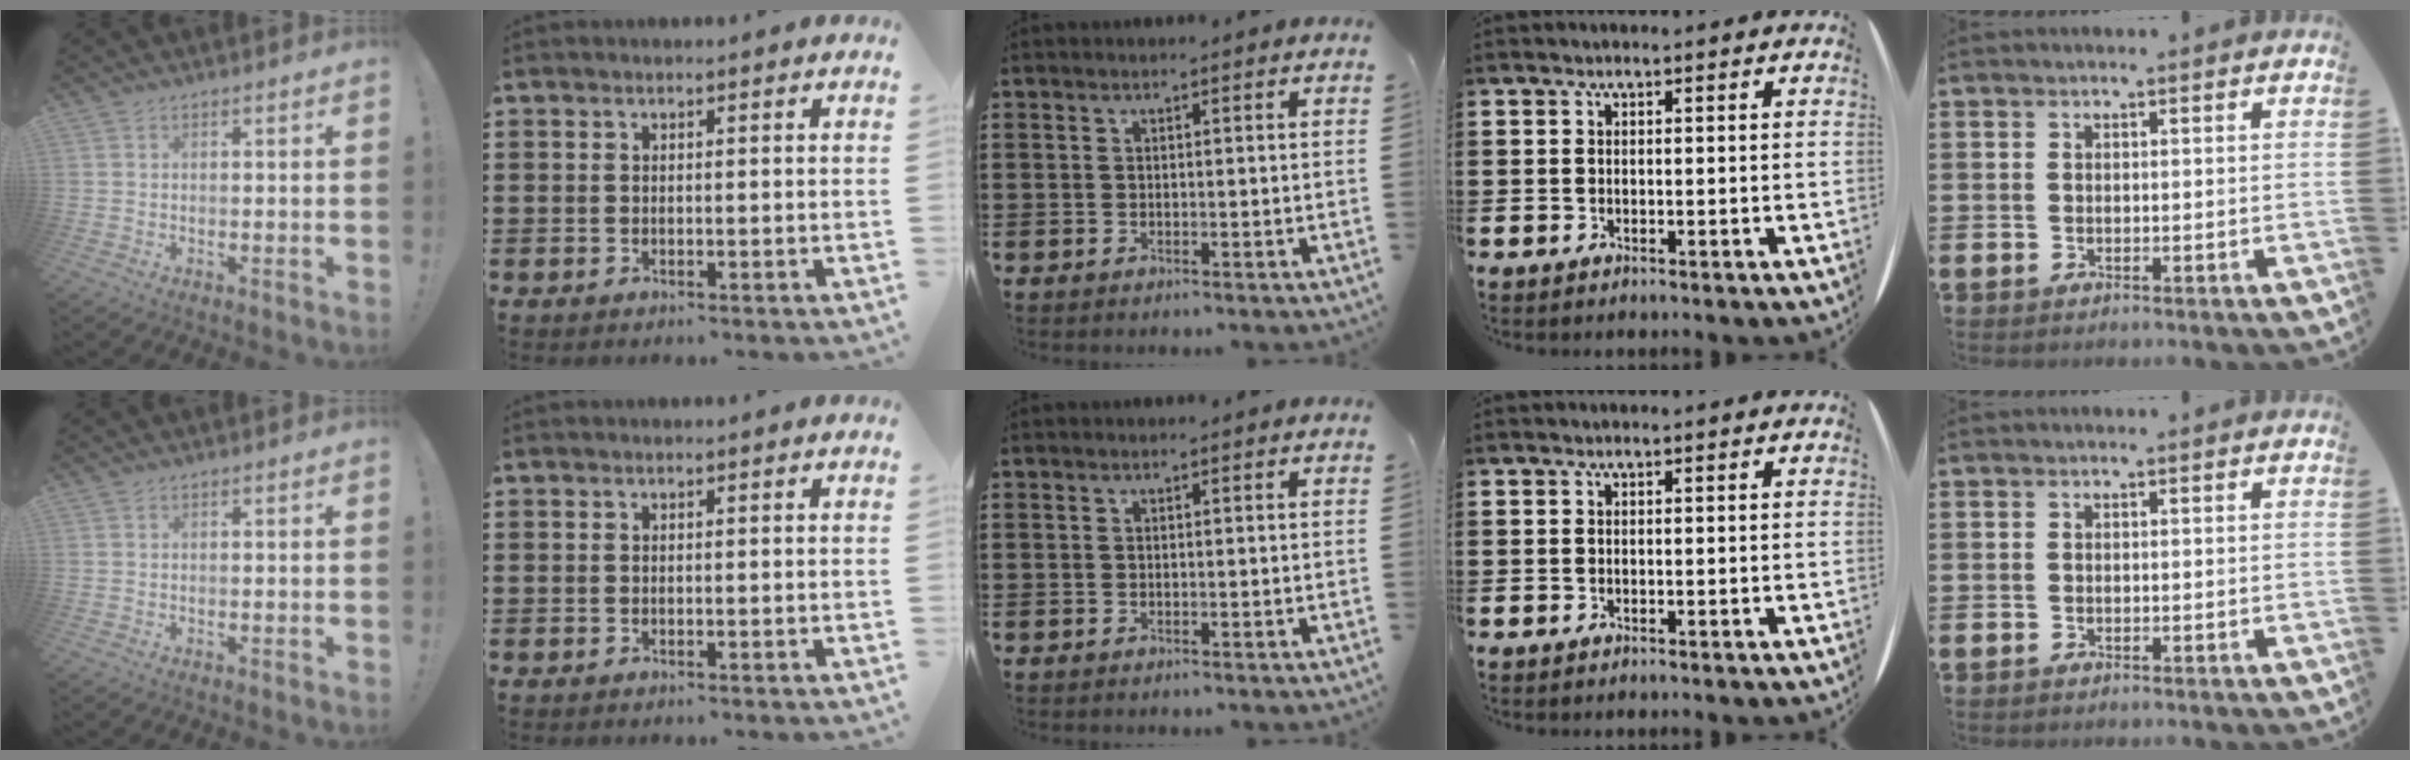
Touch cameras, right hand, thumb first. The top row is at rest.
{}